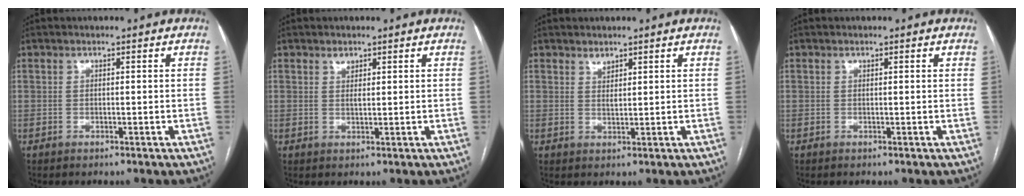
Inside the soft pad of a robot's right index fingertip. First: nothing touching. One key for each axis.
{"total": 1.3, "fx": 0.9, "fy": 0.7, "fz": 0.6, "tx": -0.010, "ty": -0.002, "tz": 0.016}
{"total": 1.5, "fx": 1.3, "fy": 0.6, "fz": 0.5, "tx": -0.006, "ty": -0.004, "tz": 0.024}
{"total": 0.0}